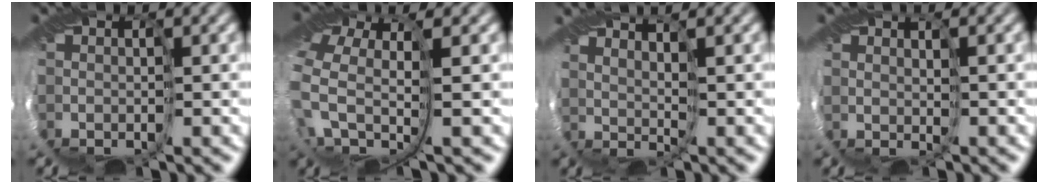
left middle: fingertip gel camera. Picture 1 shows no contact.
{"total": 5.6, "force": [-0.6, 3.0, 4.6], "torque": [-0.149, -0.023, -0.013]}
{"total": 3.1, "force": [2.9, -1.0, -0.4], "torque": [0.007, 0.007, 0.039]}
{"total": 2.4, "force": [1.5, -1.1, -1.5], "torque": [0.019, 0.004, 0.027]}